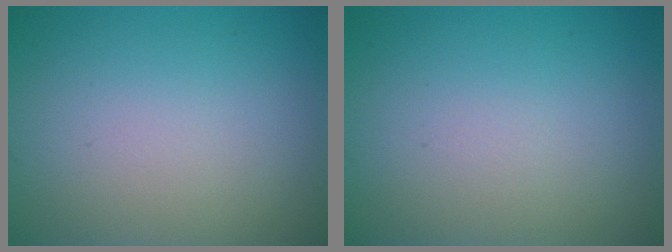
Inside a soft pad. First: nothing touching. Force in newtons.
{"total": 0.0}